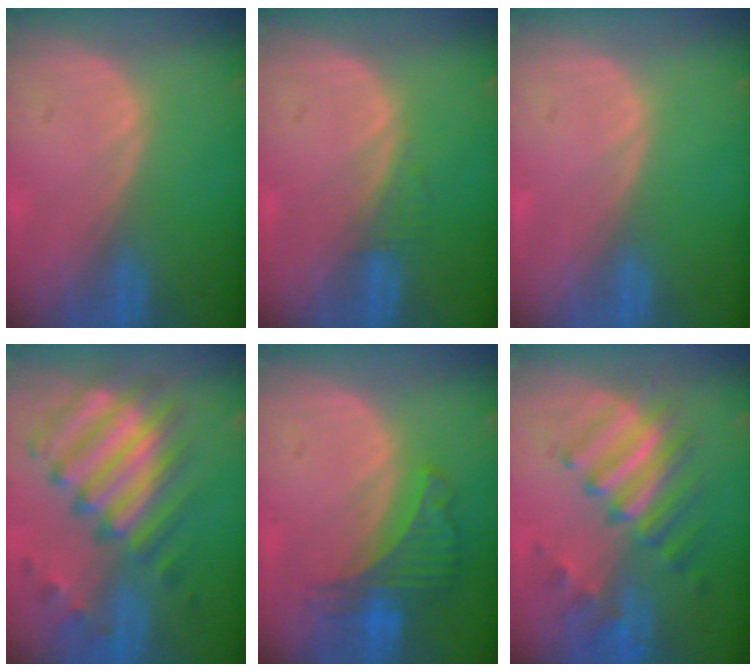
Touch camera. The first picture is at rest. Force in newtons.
{"total": 1.2, "press": 1.2, "slide": 0.1}
{"total": 0.0}
{"total": 11.5, "press": 10.5, "slide": 4.5}
{"total": 6.3, "press": 5.9, "slide": 2.3}
{"total": 9.5, "press": 8.4, "slide": 4.4}